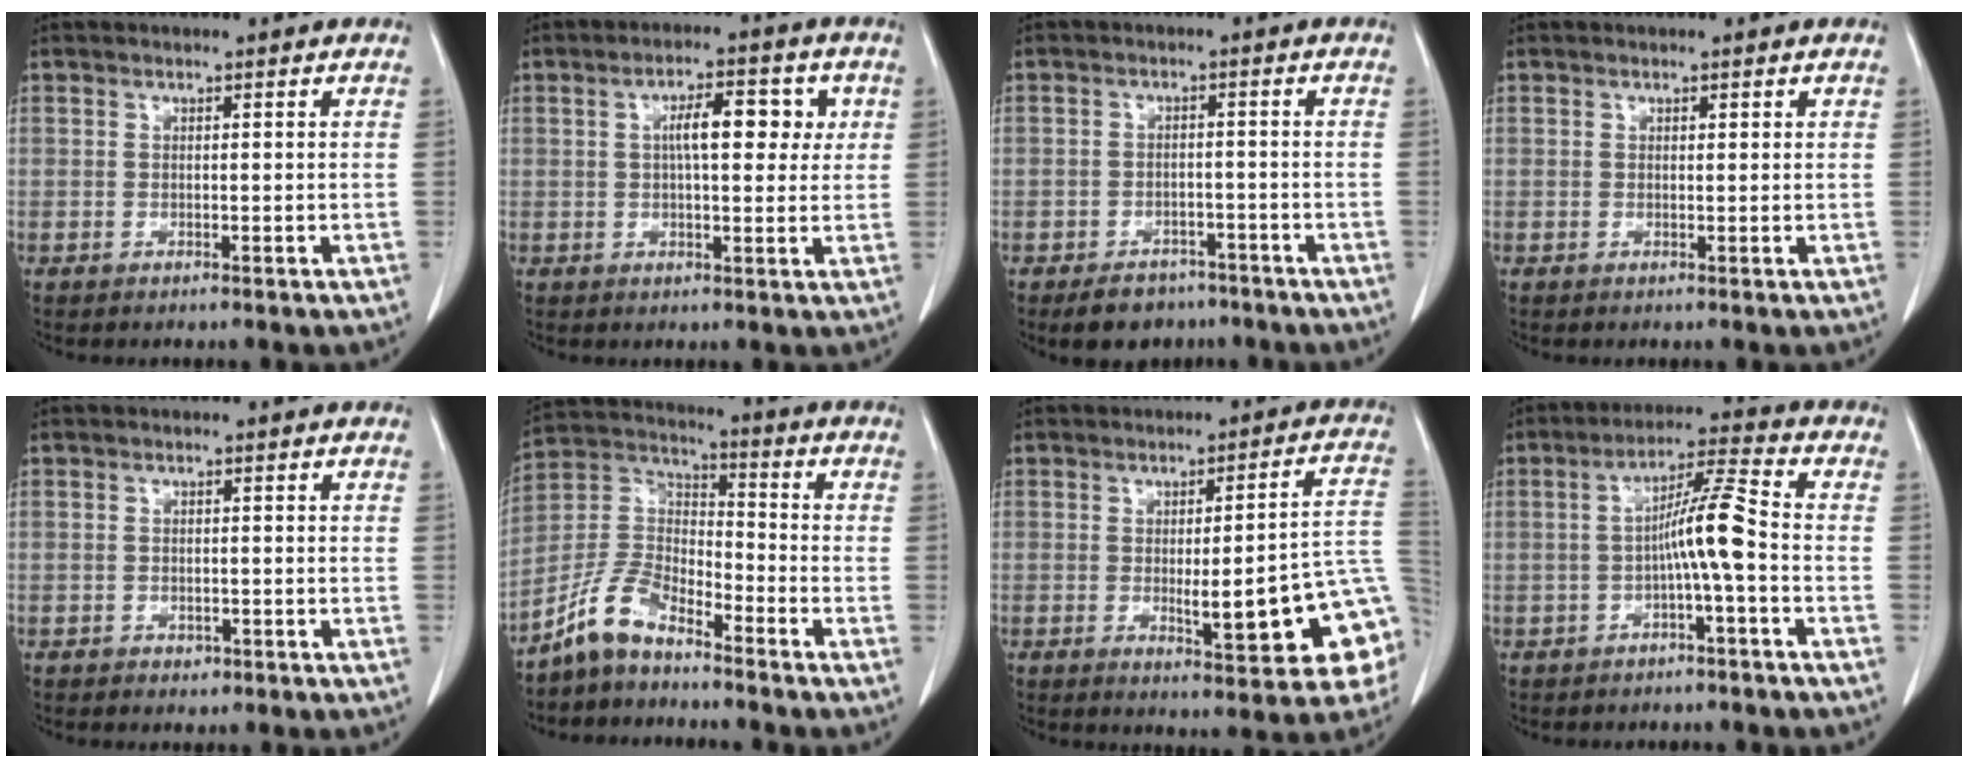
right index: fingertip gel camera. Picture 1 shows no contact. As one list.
[{"total": 7.5, "force": [1.8, 2.3, 6.9], "torque": [-0.109, 0.018, 0.027]}, {"total": 6.0, "force": [-4.6, 3.6, 1.5], "torque": [-0.018, 0.007, -0.066]}, {"total": 0.6, "force": [0.4, 0.2, 0.3], "torque": [-0.005, -0.002, 0.005]}, {"total": 1.4, "force": [-0.8, 1.0, 0.4], "torque": [-0.006, 0.003, -0.008]}, {"total": 8.8, "force": [-7.1, 3.2, 4.0], "torque": [-0.094, 0.020, -0.146]}, {"total": 15.7, "force": [-3.6, 2.5, 15.1], "torque": [-0.124, 0.022, -0.029]}, {"total": 7.1, "force": [-1.7, -0.5, 6.9], "torque": [-0.123, 0.018, -0.030]}]